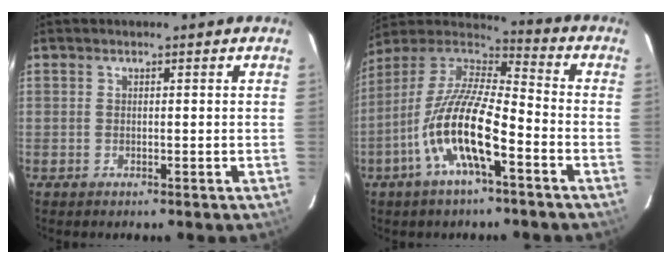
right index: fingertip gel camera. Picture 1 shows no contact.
{"total": 16.2, "force": [-6.7, 4.1, 14.2], "torque": [-0.275, -0.012, -0.136]}